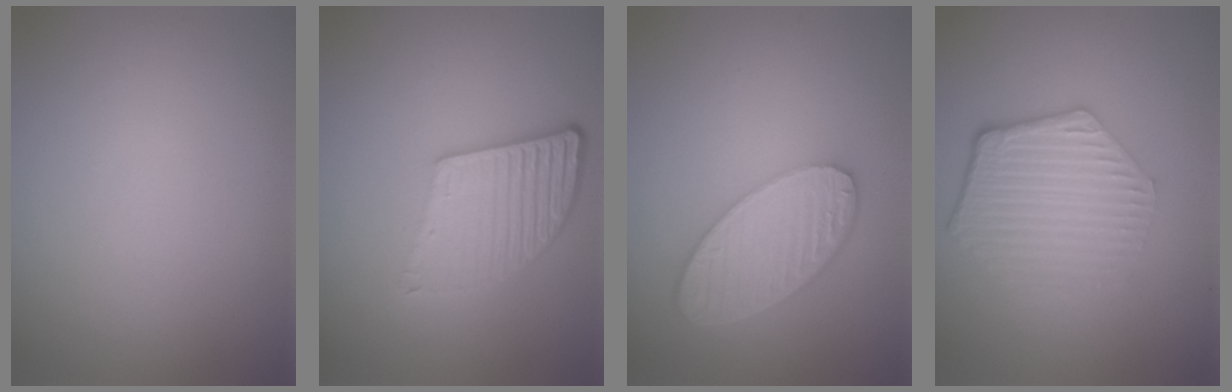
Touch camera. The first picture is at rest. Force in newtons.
{"total": 5.5, "press": 4.0, "slide": 3.9}
{"total": 6.0, "press": 4.7, "slide": 3.8}
{"total": 4.3, "press": 3.2, "slide": 2.8}